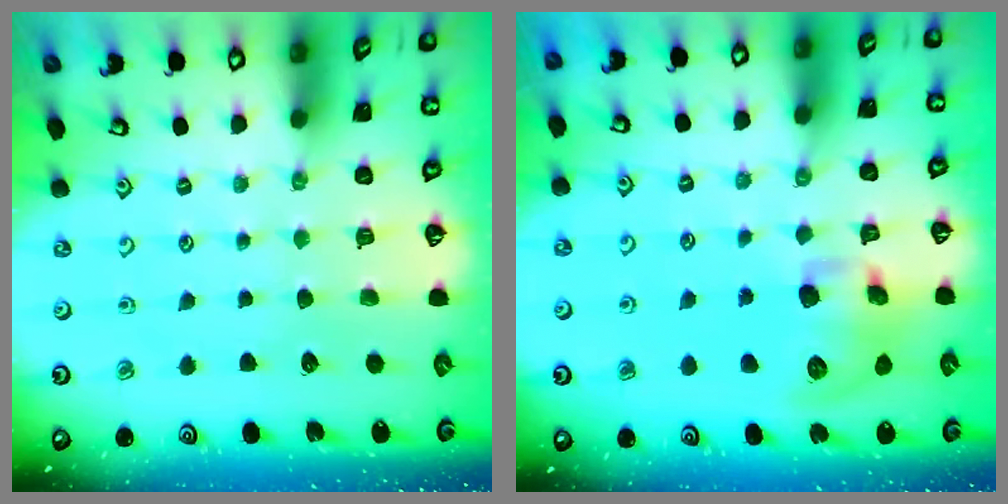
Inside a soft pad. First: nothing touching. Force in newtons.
{"total": 10.9, "press": 10.7, "slide": 2.0}